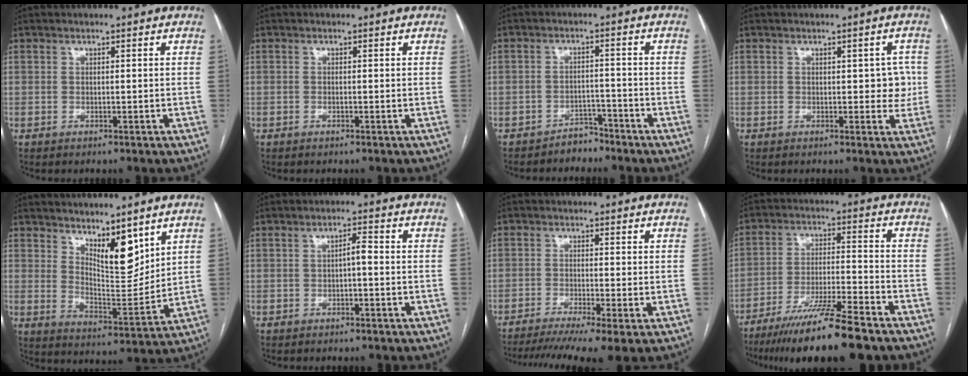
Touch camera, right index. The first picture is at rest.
{"total": 0.0}
{"total": 3.1, "force": [-2.7, 1.5, -0.2], "torque": [0.009, 0.007, -0.042]}
{"total": 3.8, "force": [0.4, 2.0, 3.2], "torque": [-0.028, 0.013, 0.007]}
{"total": 8.9, "force": [5.9, 2.9, 6.1], "torque": [-0.108, -0.011, 0.111]}
{"total": 2.2, "force": [-0.3, 0.6, 2.1], "torque": [-0.035, 0.010, -0.005]}
{"total": 10.3, "force": [-7.4, 0.4, 7.2], "torque": [-0.110, -0.014, -0.118]}
{"total": 14.3, "force": [-11.0, 0.2, 9.2], "torque": [-0.163, -0.033, -0.187]}